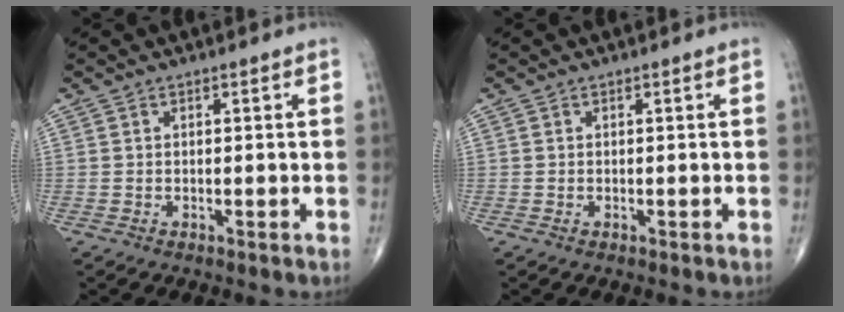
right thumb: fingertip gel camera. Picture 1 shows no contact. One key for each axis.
{"total": 0.0}